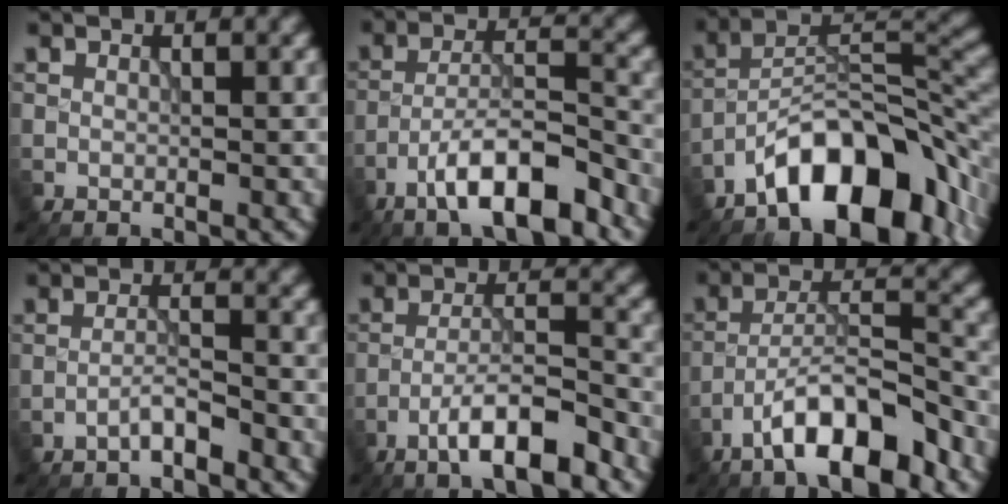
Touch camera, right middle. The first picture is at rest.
{"total": 8.4, "force": [-5.3, 2.2, 6.1], "torque": [-0.097, 0.010, -0.092]}
{"total": 11.6, "force": [-7.1, 4.8, 7.9], "torque": [-0.106, 0.013, -0.135]}
{"total": 1.9, "force": [-1.5, 0.2, 1.2], "torque": [-0.017, 0.010, -0.033]}
{"total": 6.6, "force": [-4.2, 1.3, 4.9], "torque": [-0.078, 0.009, -0.076]}
{"total": 8.5, "force": [-5.6, 2.3, 6.0], "torque": [-0.090, 0.015, -0.098]}